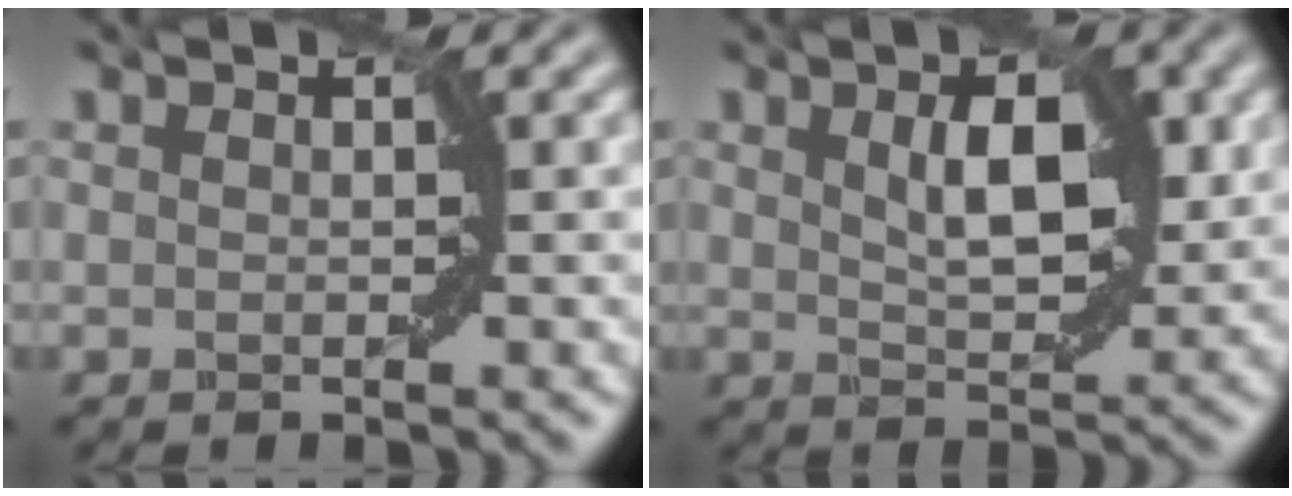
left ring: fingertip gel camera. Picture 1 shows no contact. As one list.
[{"total": 5.0, "force": [1.4, 2.1, 4.3], "torque": [-0.072, 0.002, 0.026]}]